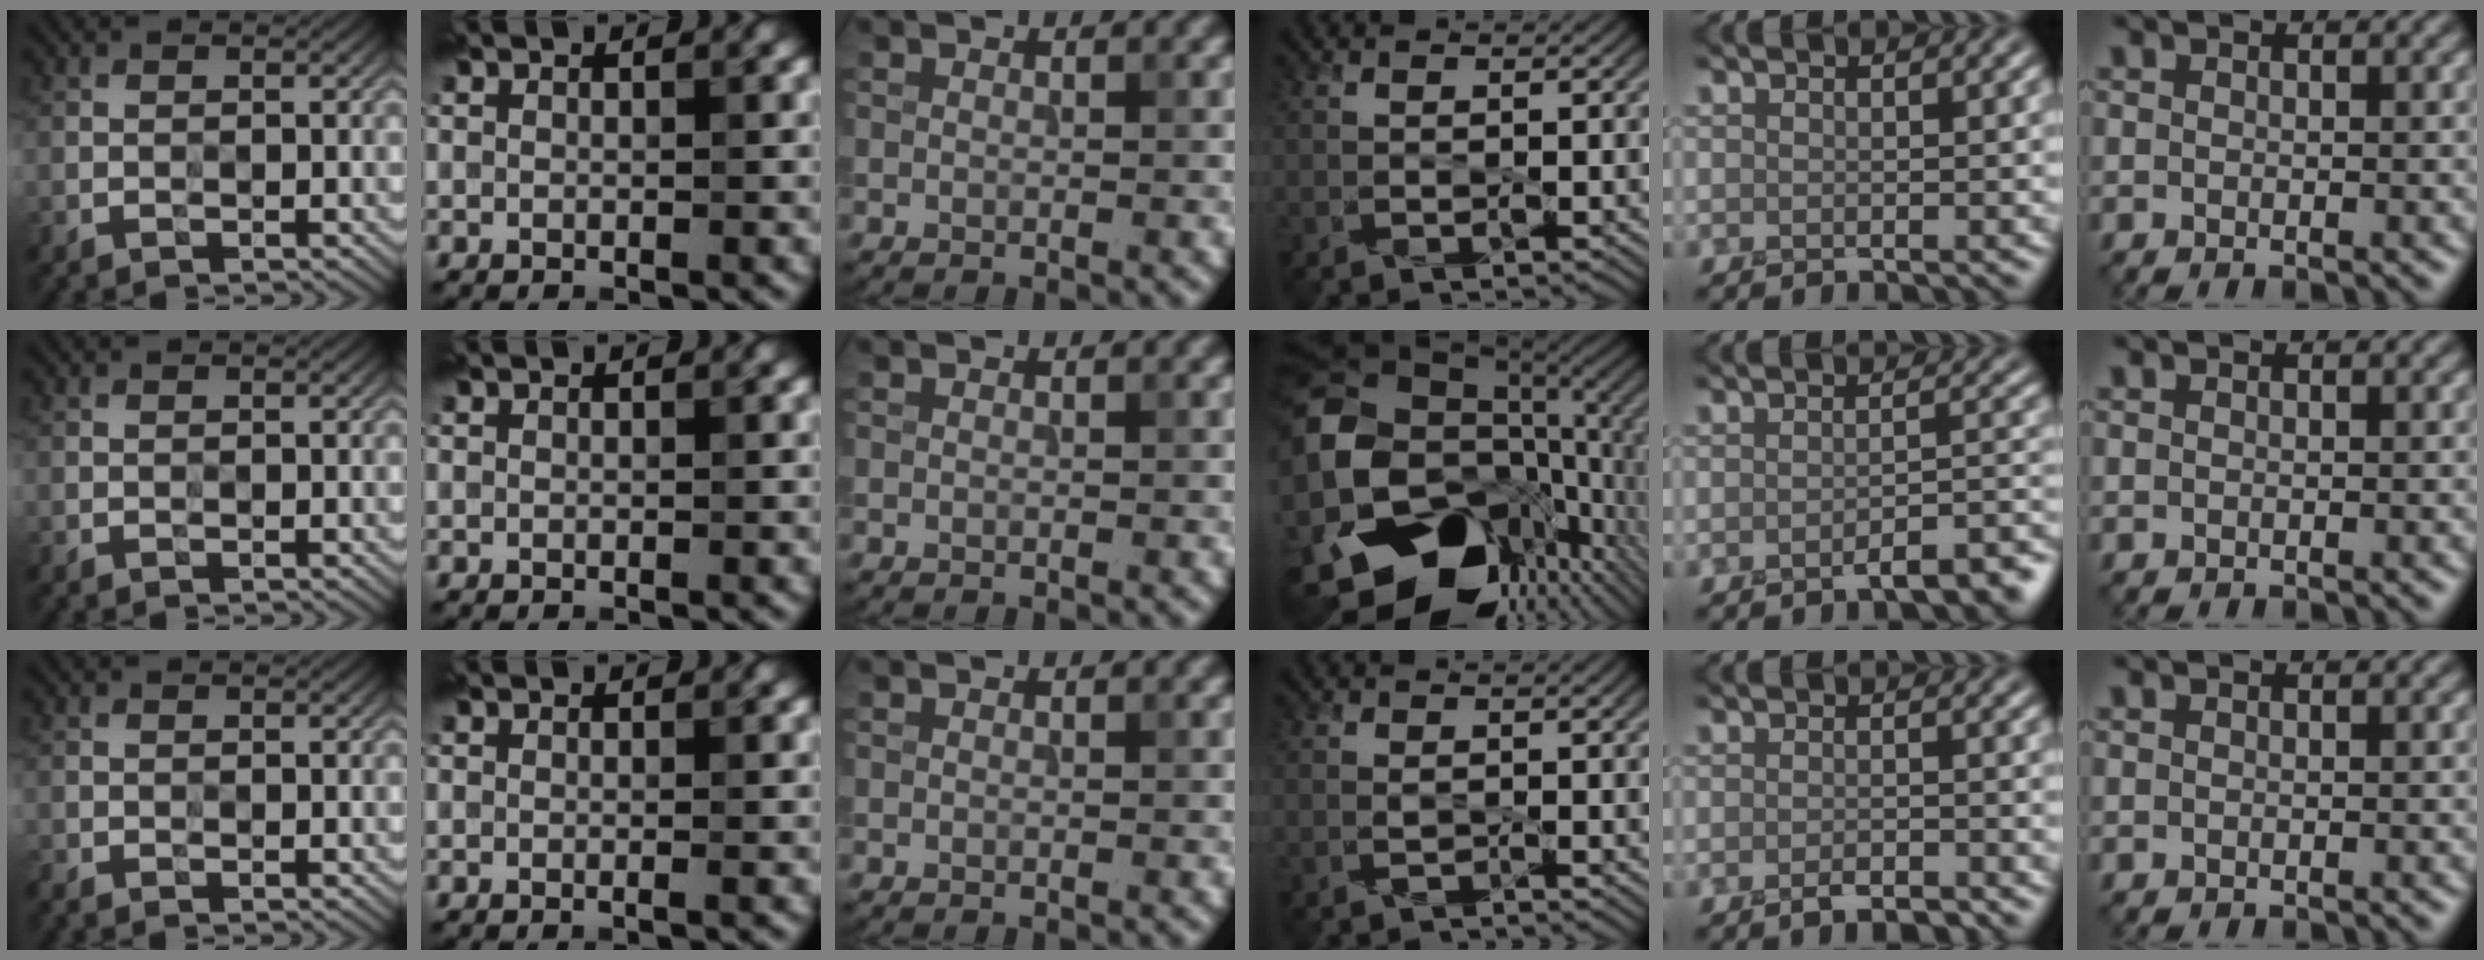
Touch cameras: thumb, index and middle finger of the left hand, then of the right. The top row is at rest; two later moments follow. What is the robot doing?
{"motion": "peel", "object": "tape"}